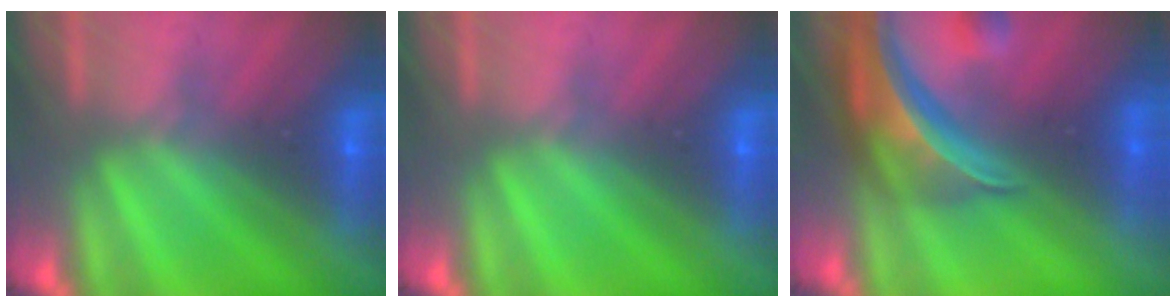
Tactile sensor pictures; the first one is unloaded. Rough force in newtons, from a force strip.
{"total": 0.0}
{"total": 8.5}